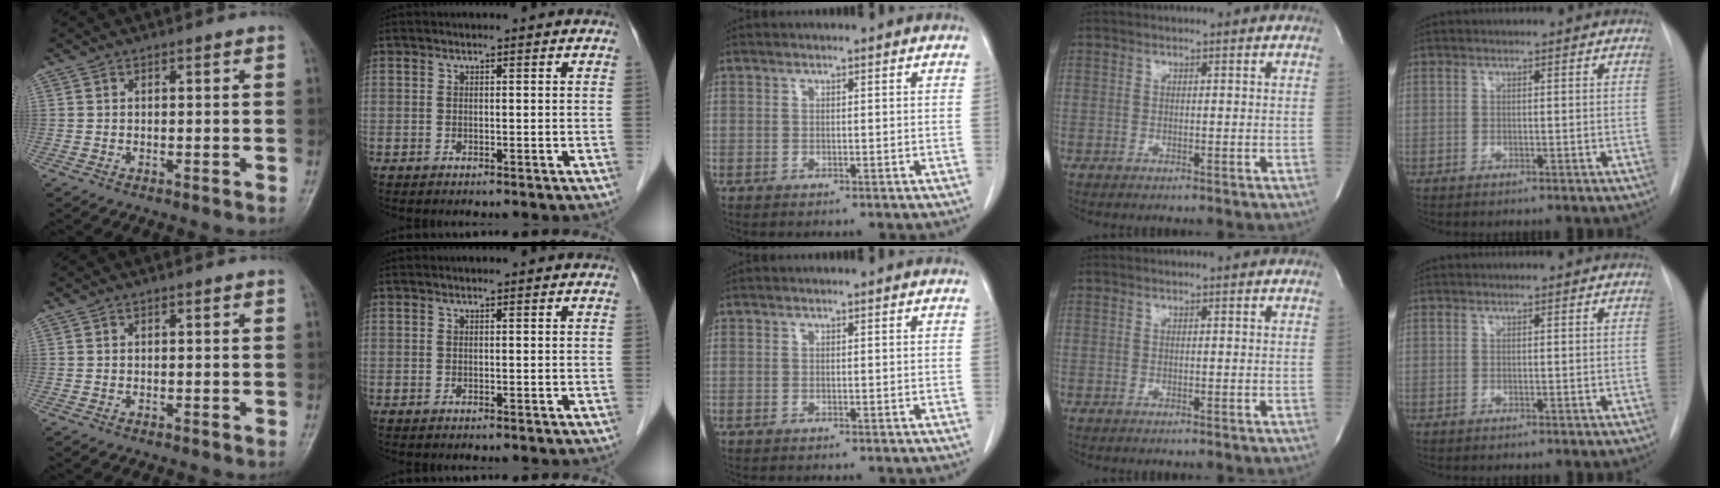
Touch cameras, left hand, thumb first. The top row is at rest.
{}